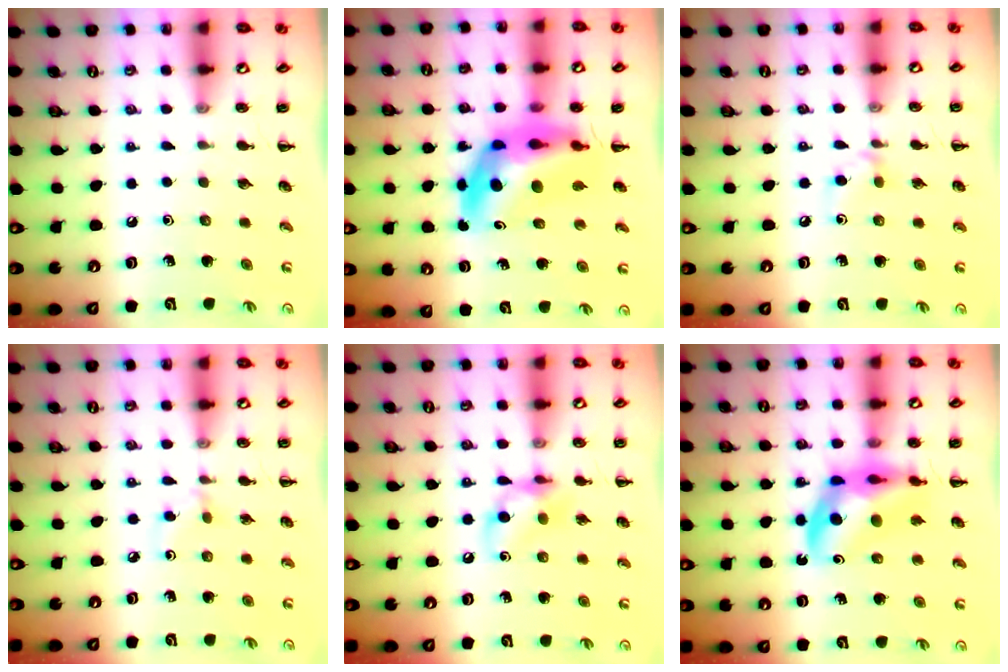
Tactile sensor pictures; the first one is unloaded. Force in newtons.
{"total": 13.4, "press": 12.8, "slide": 4.0}
{"total": 6.1, "press": 5.8, "slide": 2.0}
{"total": 2.6, "press": 2.3, "slide": 1.1}
{"total": 9.8, "press": 9.7, "slide": 1.3}
{"total": 12.6, "press": 12.2, "slide": 3.2}